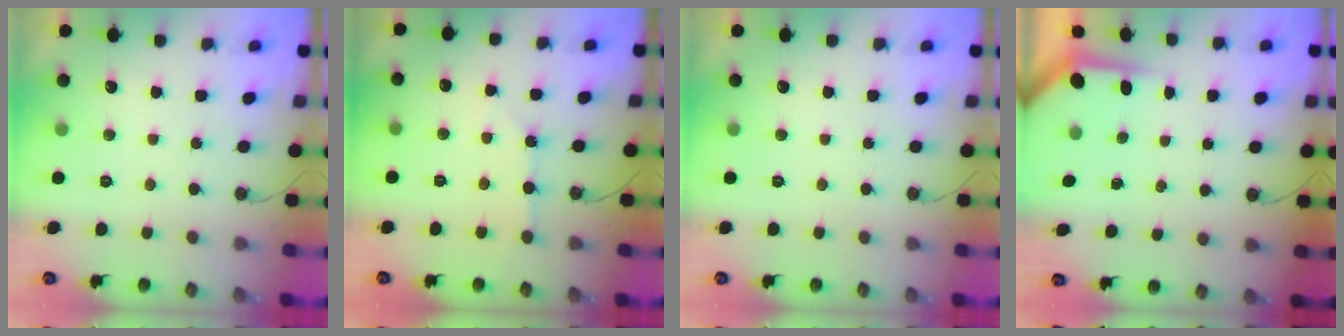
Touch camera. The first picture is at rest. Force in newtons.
{"total": 2.4, "press": 2.3, "slide": 0.4}
{"total": 0.0}
{"total": 3.6, "press": 3.5, "slide": 0.4}